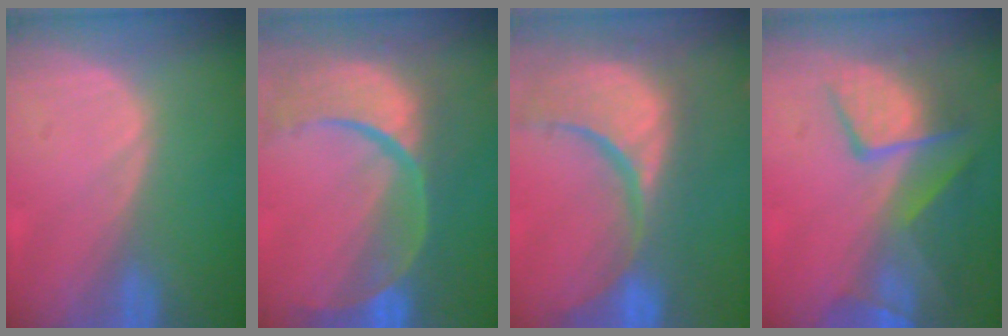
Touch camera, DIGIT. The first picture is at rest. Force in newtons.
{"total": 13.6, "press": 10.9, "slide": 8.2}
{"total": 15.2, "press": 12.2, "slide": 9.2}
{"total": 10.1, "press": 8.7, "slide": 5.0}